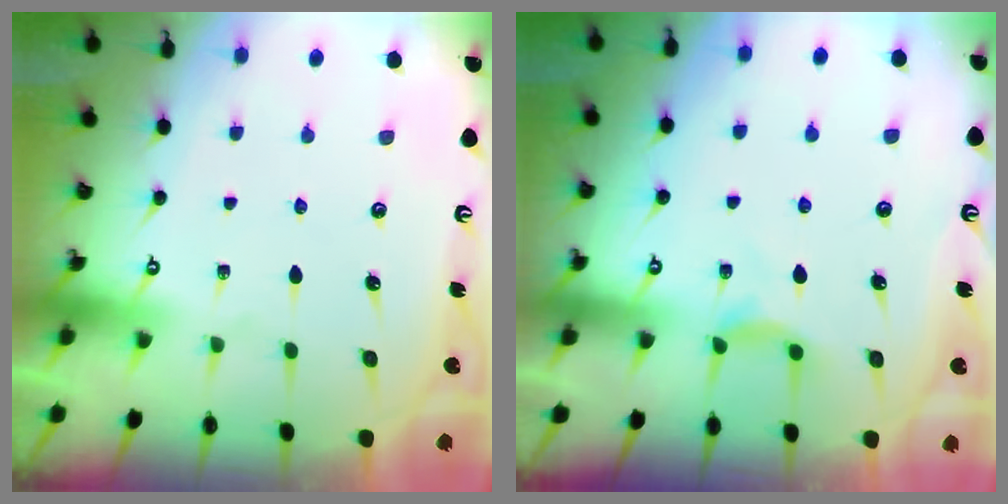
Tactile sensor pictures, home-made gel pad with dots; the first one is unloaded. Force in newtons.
{"total": 5.6, "press": 5.5, "slide": 0.7}